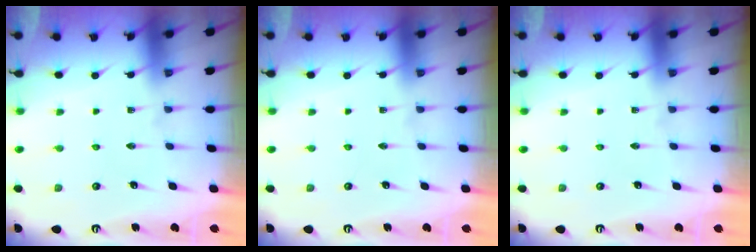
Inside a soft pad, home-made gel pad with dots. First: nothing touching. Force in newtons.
{"total": 0.0}
{"total": 0.0}